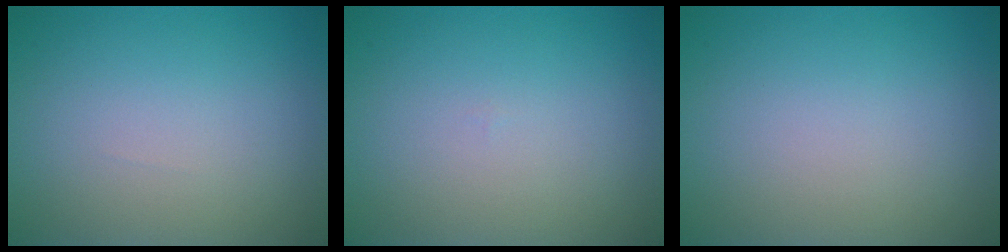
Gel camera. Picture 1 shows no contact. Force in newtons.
{"total": 0.0}
{"total": 0.0}